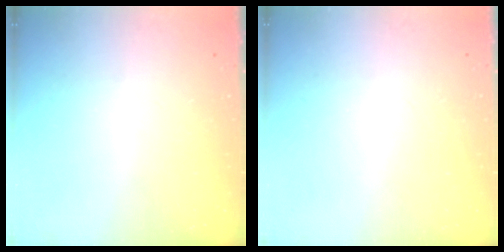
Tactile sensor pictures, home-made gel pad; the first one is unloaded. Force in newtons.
{"total": 0.8, "press": 0.8, "slide": 0.0}